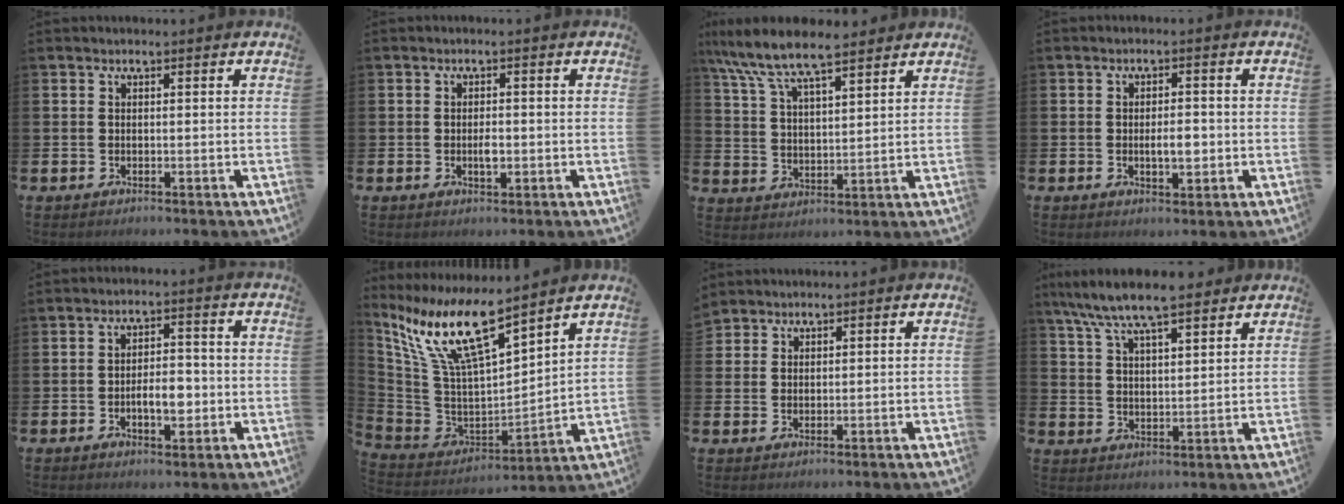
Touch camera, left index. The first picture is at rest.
{"total": 1.8, "force": [-0.4, 0.8, 1.6], "torque": [-0.021, -0.003, -0.010]}
{"total": 8.6, "force": [7.5, 1.8, 3.6], "torque": [-0.105, -0.026, 0.137]}
{"total": 2.7, "force": [-0.5, 1.2, 2.4], "torque": [-0.028, -0.005, -0.013]}
{"total": 4.3, "force": [-1.1, 2.0, 3.7], "torque": [-0.050, -0.001, -0.025]}
{"total": 12.3, "force": [9.1, 2.8, 7.9], "torque": [-0.199, -0.056, 0.157]}
{"total": 2.5, "force": [2.4, 0.8, -0.2], "torque": [0.006, -0.010, 0.045]}
{"total": 8.2, "force": [7.5, 1.2, 3.1], "torque": [-0.090, -0.026, 0.137]}